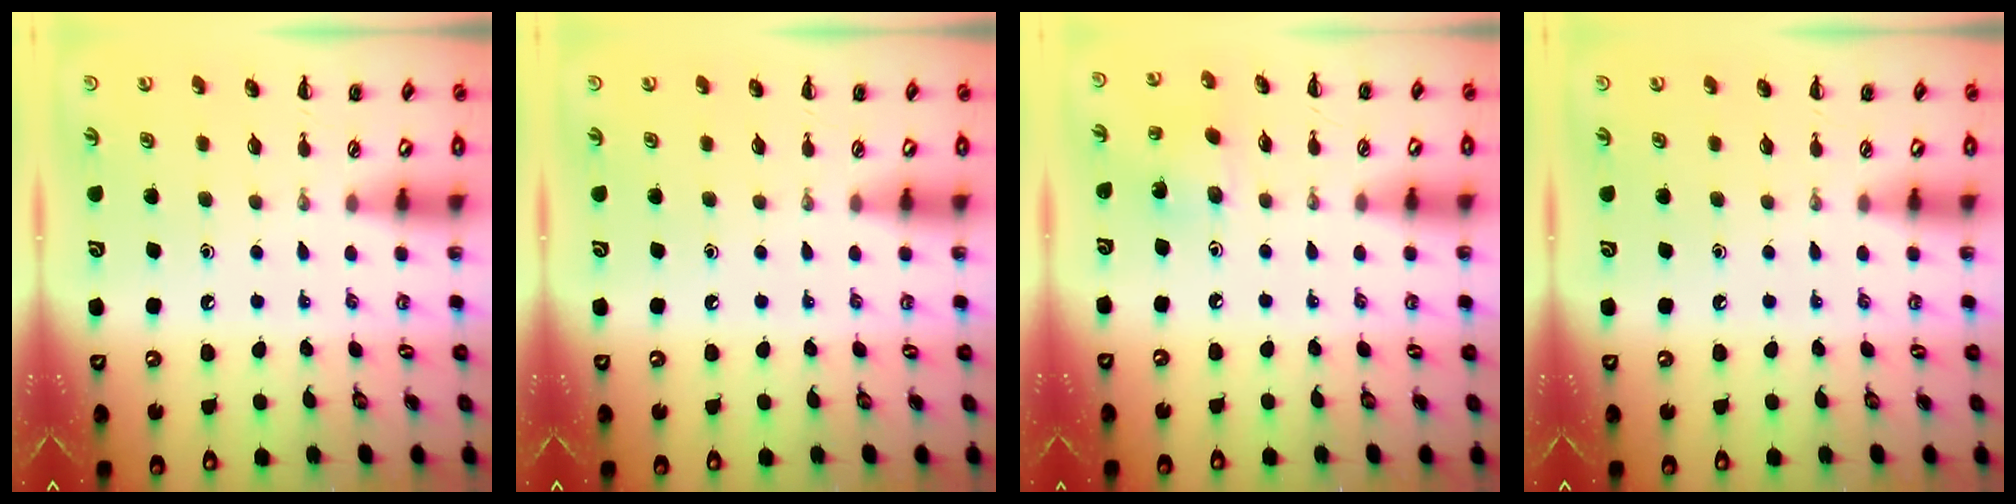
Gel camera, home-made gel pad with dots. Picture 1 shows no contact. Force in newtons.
{"total": 0.0}
{"total": 3.9, "press": 3.8, "slide": 1.0}
{"total": 0.0}